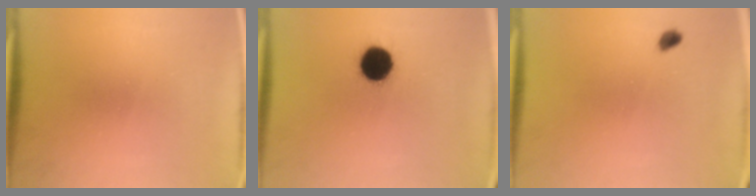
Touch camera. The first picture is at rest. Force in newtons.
{"total": 10.3}
{"total": 1.4}